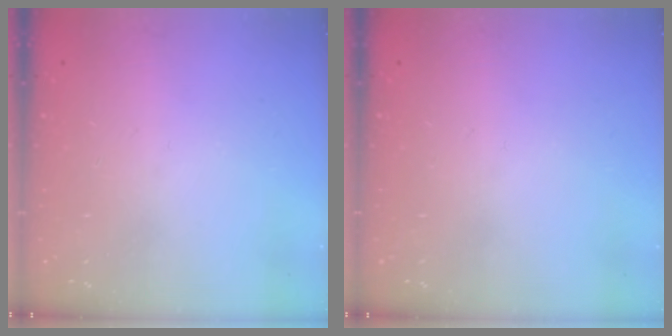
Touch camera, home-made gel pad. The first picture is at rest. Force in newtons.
{"total": 0.0}